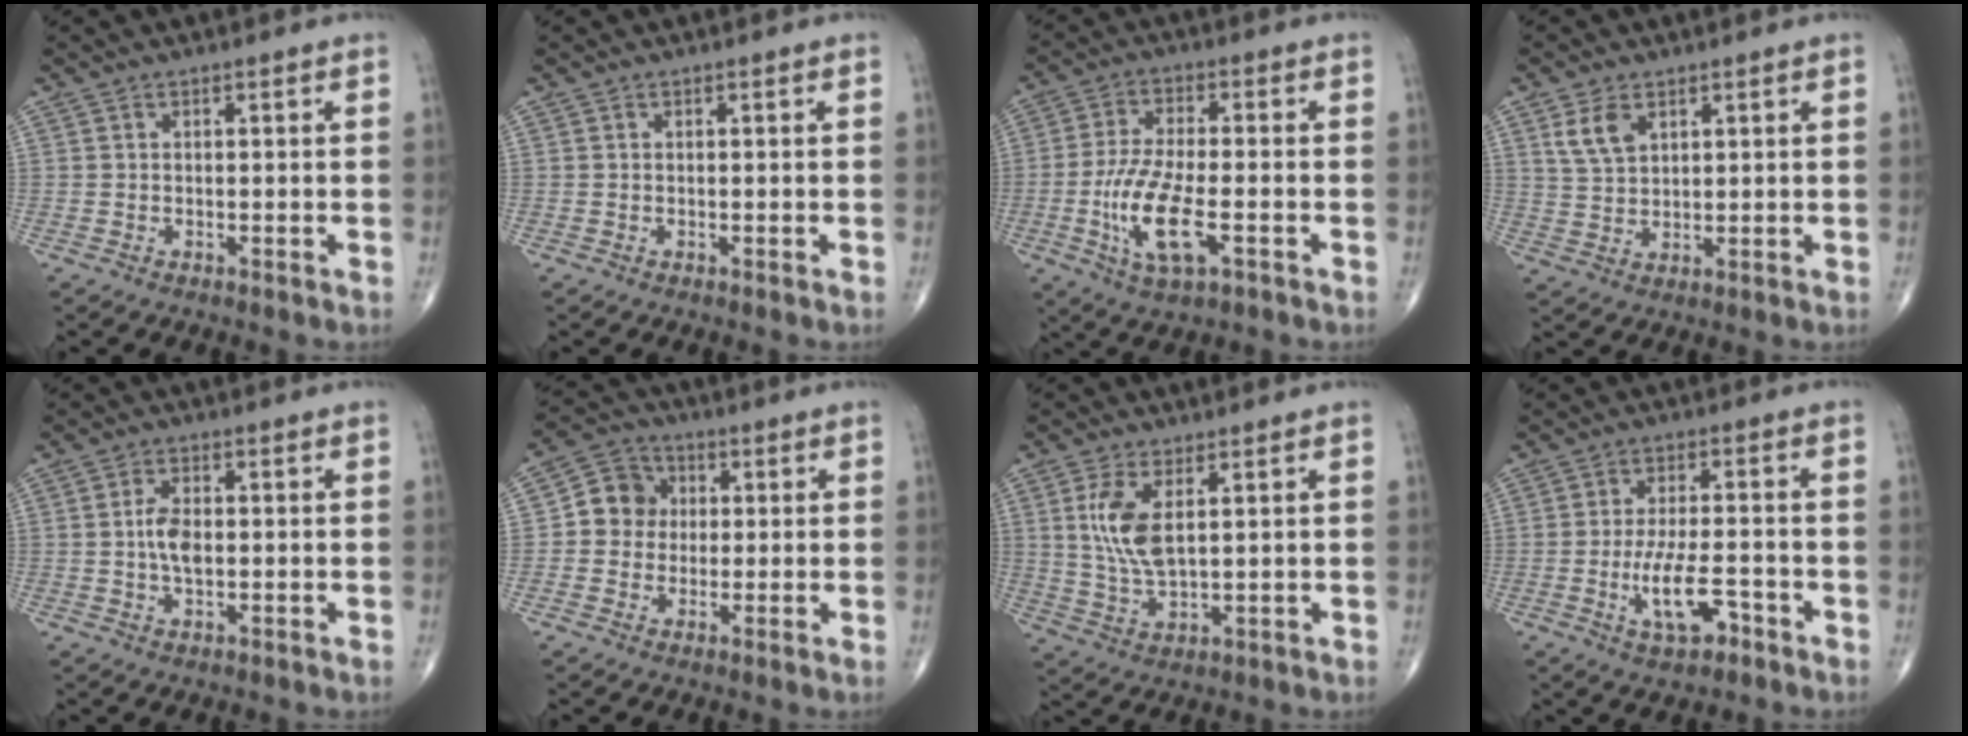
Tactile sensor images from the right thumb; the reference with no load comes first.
{"total": 0.0}
{"total": 11.7, "force": [-3.4, 4.1, 10.4], "torque": [-0.216, 0.005, -0.061]}
{"total": 5.5, "force": [2.7, 3.3, 3.5], "torque": [-0.059, -0.010, 0.058]}
{"total": 4.8, "force": [-0.1, 2.5, 4.0], "torque": [-0.078, 0.003, -0.005]}
{"total": 7.6, "force": [0.5, 7.0, 3.0], "torque": [-0.023, 0.015, -0.005]}
{"total": 8.6, "force": [2.4, 3.9, 7.3], "torque": [-0.152, -0.013, 0.054]}
{"total": 8.2, "force": [-3.2, 3.0, 6.9], "torque": [-0.125, 0.011, -0.054]}